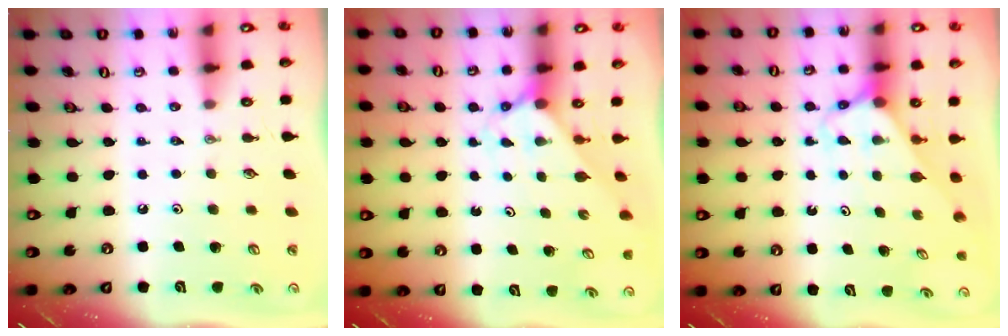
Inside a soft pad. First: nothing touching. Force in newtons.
{"total": 1.9, "press": 1.9, "slide": 0.2}
{"total": 2.9, "press": 2.9, "slide": 0.2}